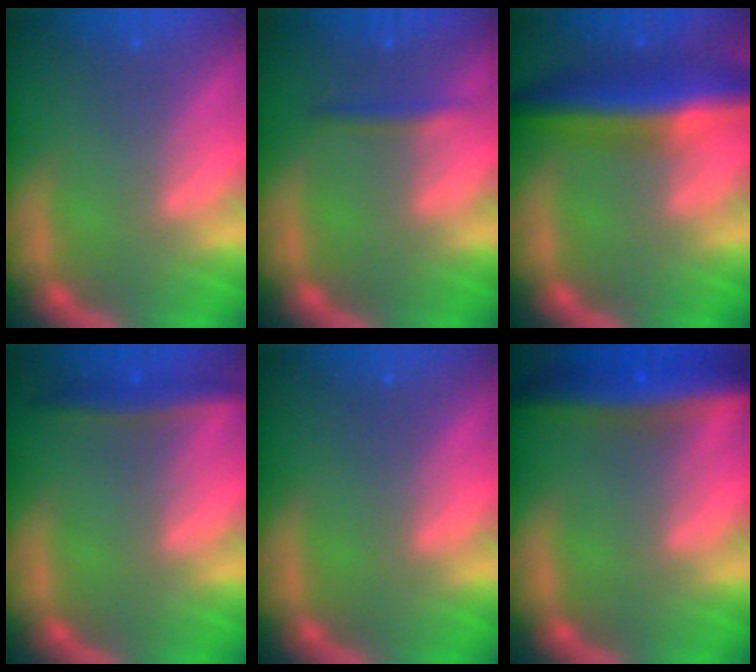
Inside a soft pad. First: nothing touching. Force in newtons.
{"total": 1.4}
{"total": 8.0}
{"total": 2.9}
{"total": 0.0}
{"total": 7.4}